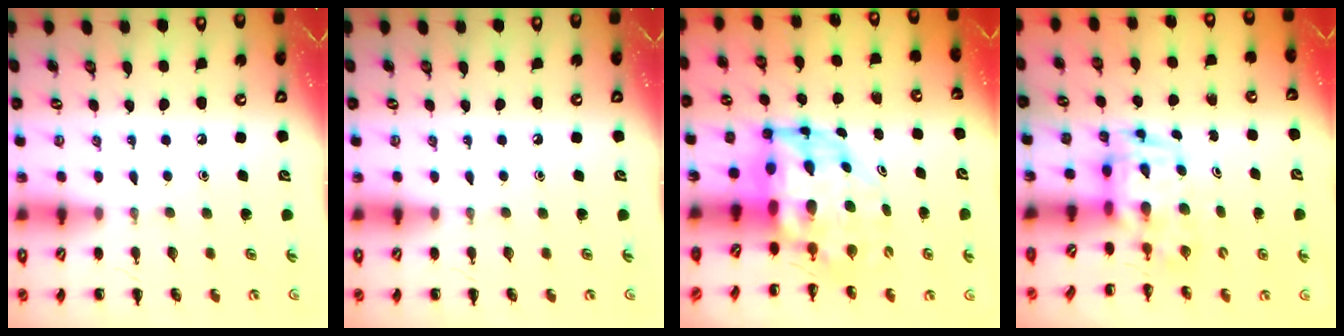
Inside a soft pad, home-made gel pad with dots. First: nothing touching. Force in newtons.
{"total": 0.0}
{"total": 9.5, "press": 9.1, "slide": 2.7}
{"total": 3.0, "press": 3.0, "slide": 0.6}